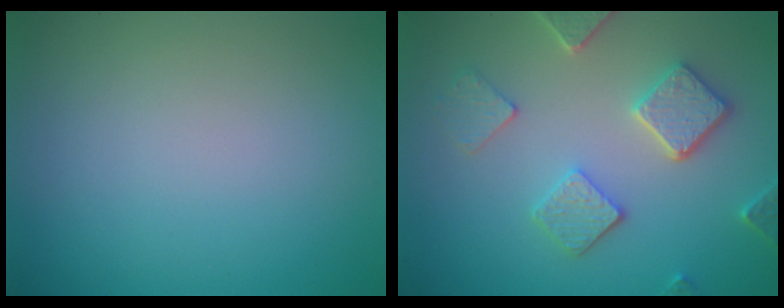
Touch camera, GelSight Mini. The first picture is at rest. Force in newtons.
{"total": 4.3, "press": 3.8, "slide": 1.9}